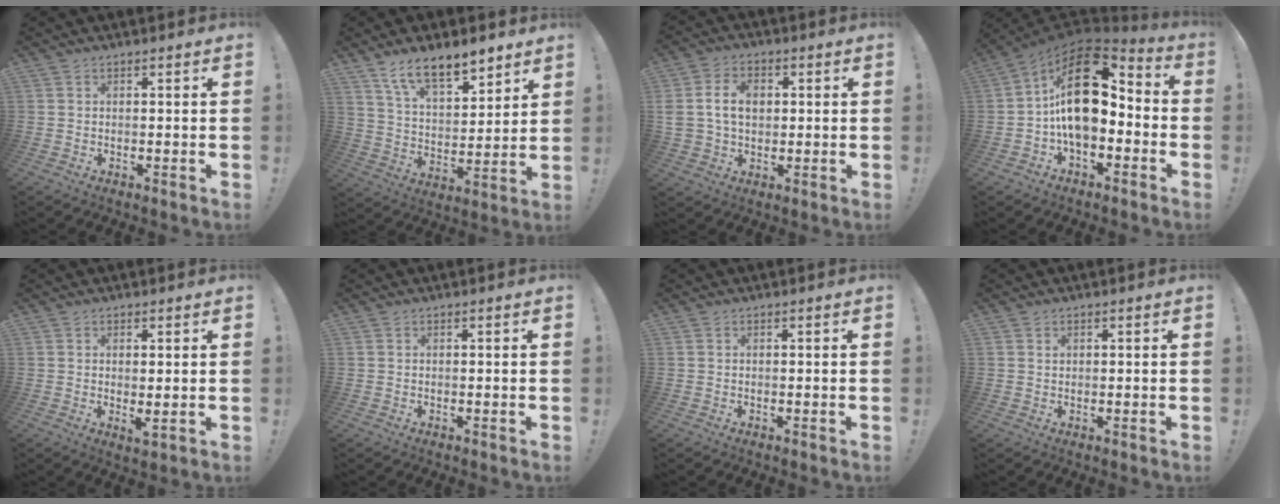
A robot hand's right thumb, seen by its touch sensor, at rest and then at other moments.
{"total": 13.3, "force": [9.9, 5.2, 7.1], "torque": [-0.119, -0.058, 0.181]}
{"total": 10.8, "force": [1.7, 7.8, 7.3], "torque": [-0.135, 0.005, 0.032]}
{"total": 21.4, "force": [2.8, 12.0, 17.5], "torque": [-0.298, -0.002, 0.055]}
{"total": 2.9, "force": [0.5, 0.8, 2.7], "torque": [-0.036, -0.011, 0.011]}
{"total": 0.0}
{"total": 0.0}
{"total": 0.7, "force": [0.4, 0.6, 0.1], "torque": [0.004, -0.003, 0.007]}